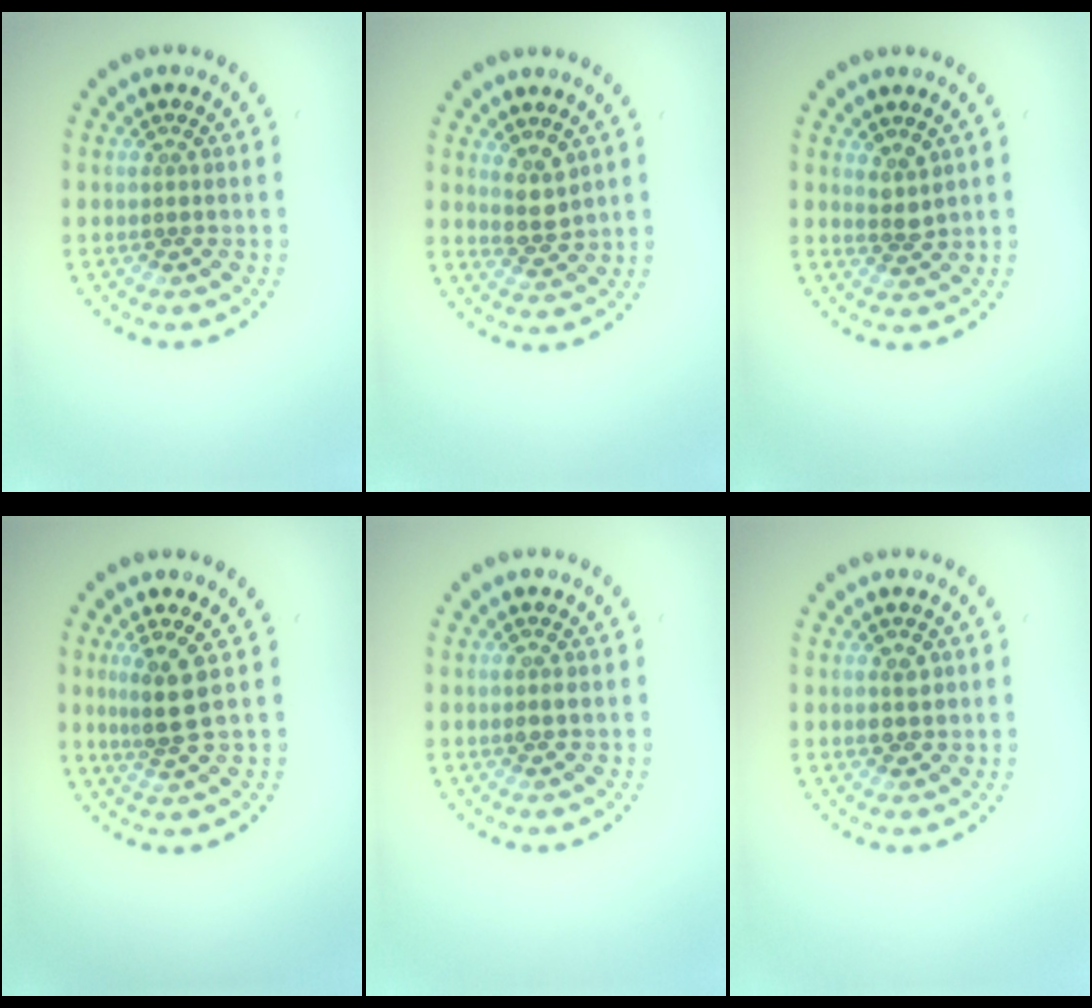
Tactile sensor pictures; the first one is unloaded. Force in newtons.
{"total": 2.1, "press": 1.7, "slide": 1.2}
{"total": 1.5, "press": 1.2, "slide": 0.9}
{"total": 2.9, "press": 2.2, "slide": 1.8}
{"total": 0.8, "press": 0.8, "slide": 0.2}
{"total": 1.4, "press": 1.4, "slide": 0.1}